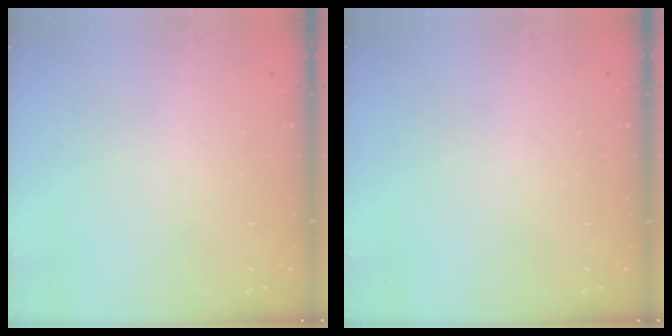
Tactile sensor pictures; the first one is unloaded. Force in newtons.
{"total": 0.0}